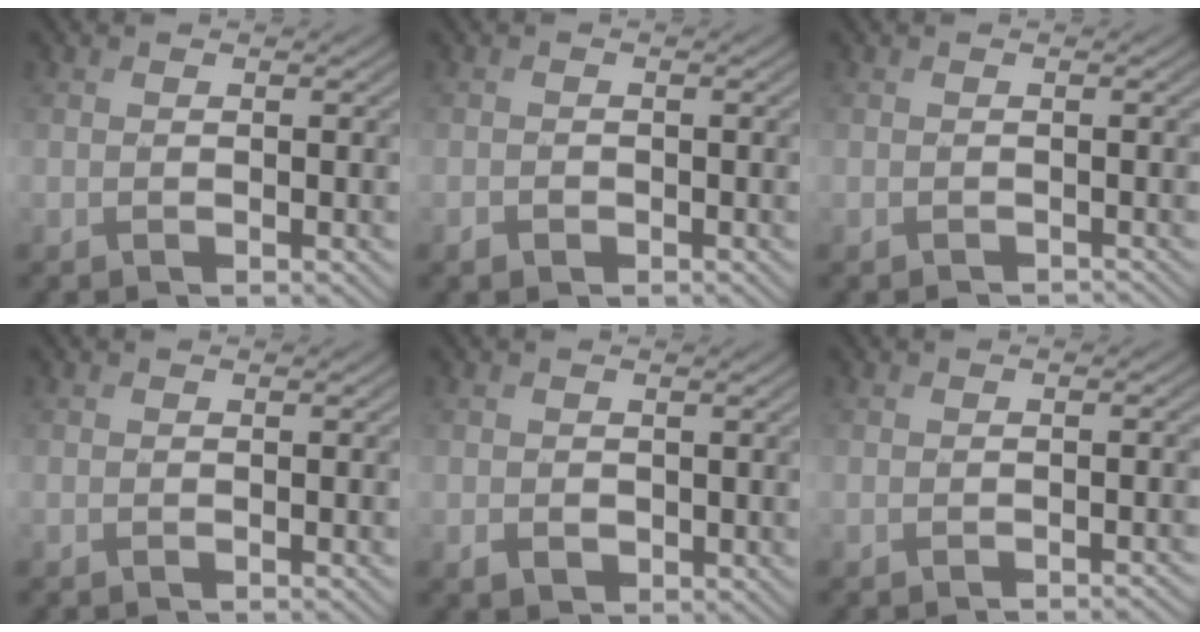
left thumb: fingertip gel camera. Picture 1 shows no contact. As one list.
[{"total": 1.0, "force": [-0.6, 0.7, 0.3], "torque": [-0.004, -0.003, -0.013]}, {"total": 1.0, "force": [-1.0, 0.1, 0.1], "torque": [-0.001, -0.004, -0.016]}, {"total": 0.0}, {"total": 1.6, "force": [0.1, 1.4, 0.6], "torque": [-0.019, -0.010, 0.004]}, {"total": 1.0, "force": [-0.8, 0.1, 0.7], "torque": [-0.007, 0.000, -0.013]}]